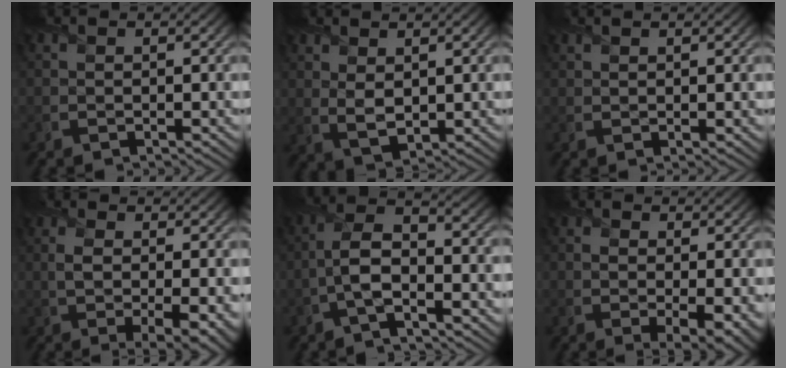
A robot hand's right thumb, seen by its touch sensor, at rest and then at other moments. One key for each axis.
{"total": 3.6, "fx": 1.5, "fy": 1.9, "fz": 2.6, "tx": -0.066, "ty": -0.004, "tz": 0.036}
{"total": 0.9, "fx": 0.7, "fy": 0.1, "fz": 0.5, "tx": -0.011, "ty": 0.002, "tz": 0.014}
{"total": 6.8, "fx": -0.1, "fy": 2.7, "fz": 6.2, "tx": -0.118, "ty": -0.011, "tz": 0.008}
{"total": 6.4, "fx": -2.4, "fy": 2.2, "fz": 5.5, "tx": -0.115, "ty": 0.011, "tz": -0.057}
{"total": 5.9, "fx": 0.0, "fy": 3.0, "fz": 5.1, "tx": -0.086, "ty": -0.016, "tz": 0.011}